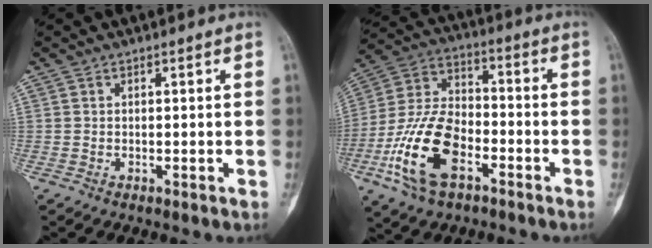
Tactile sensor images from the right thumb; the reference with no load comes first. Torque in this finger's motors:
{"motor_torque": [0.42, 0.63, 1.77, -0.89, 0.12]}